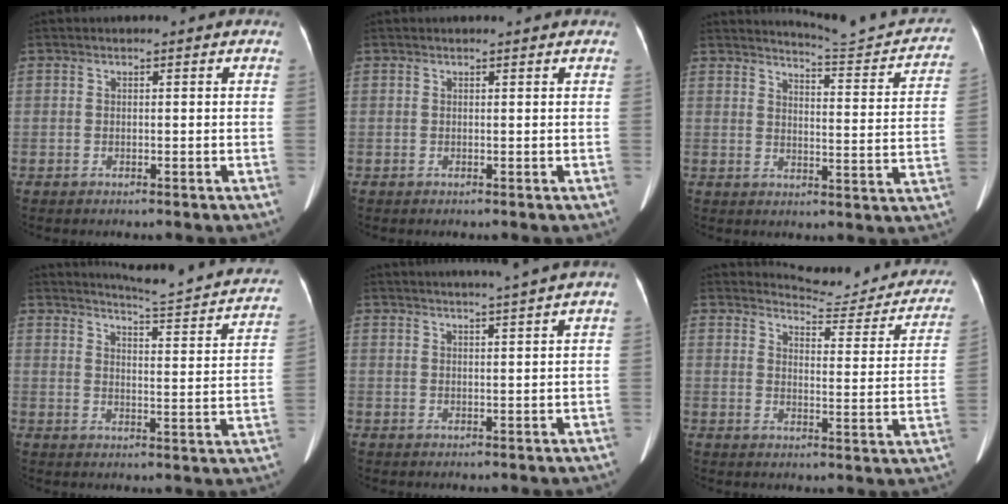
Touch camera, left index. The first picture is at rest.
{"total": 1.2, "force": [1.1, 0.1, 0.3], "torque": [-0.011, 0.005, 0.012]}
{"total": 12.0, "force": [11.8, 0.1, 2.3], "torque": [-0.022, -0.048, 0.138]}
{"total": 19.2, "force": [17.9, 0.9, 6.8], "torque": [-0.092, -0.066, 0.209]}
{"total": 6.1, "force": [5.1, -1.4, 3.1], "torque": [-0.041, 0.010, 0.066]}
{"total": 14.7, "force": [14.3, 2.4, 2.7], "torque": [-0.014, -0.060, 0.151]}